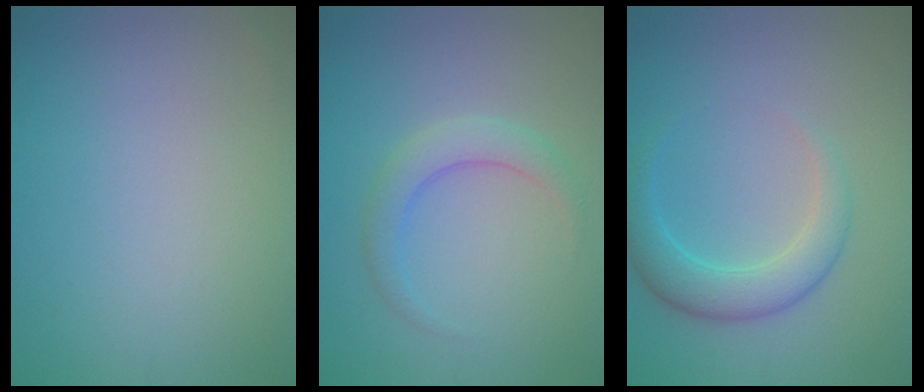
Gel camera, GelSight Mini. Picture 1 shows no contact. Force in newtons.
{"total": 2.4, "press": 2.4, "slide": 0.0}
{"total": 3.6, "press": 3.6, "slide": 0.1}